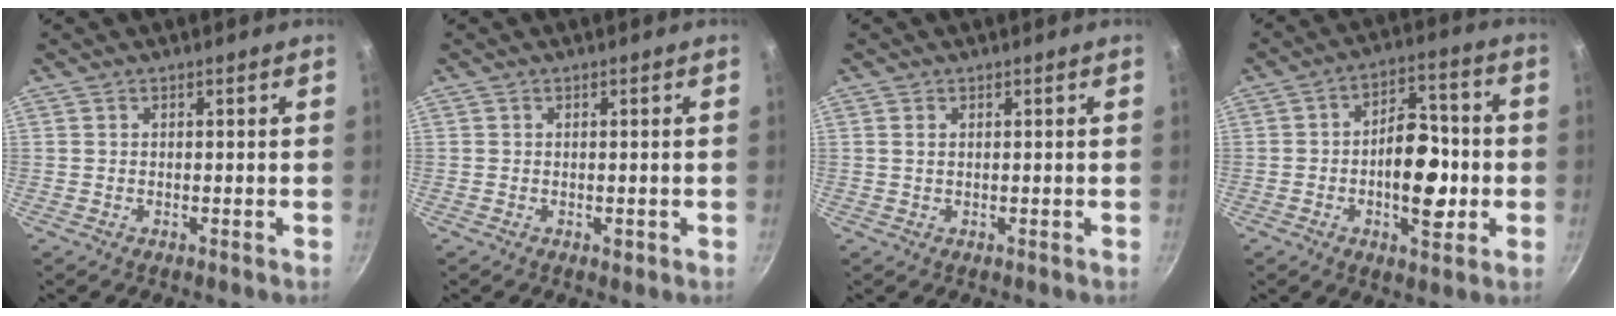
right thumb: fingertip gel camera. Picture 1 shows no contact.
{"total": 1.0, "force": [-0.3, 0.5, 0.8], "torque": [-0.012, -0.001, -0.004]}
{"total": 0.9, "force": [0.3, 0.5, 0.7], "torque": [-0.013, 0.001, 0.006]}
{"total": 12.7, "force": [-2.3, 7.1, 10.3], "torque": [-0.120, 0.033, -0.041]}